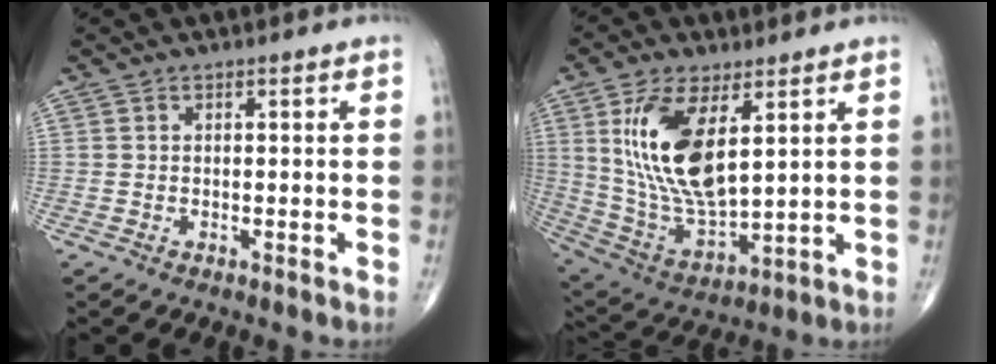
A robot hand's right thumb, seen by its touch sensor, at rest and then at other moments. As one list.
[{"total": 17.0, "force": [5.2, 7.6, 14.3], "torque": [-0.272, -0.025, 0.114]}]